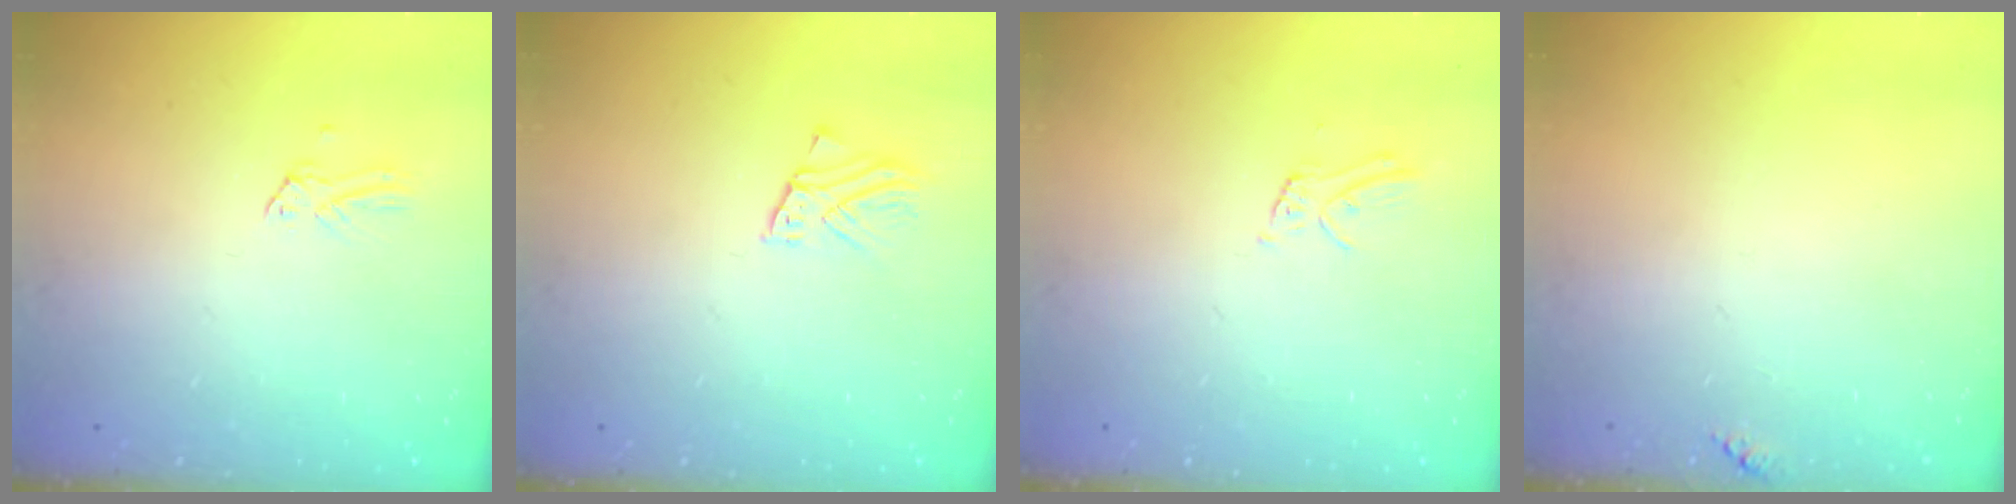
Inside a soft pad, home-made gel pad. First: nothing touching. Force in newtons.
{"total": 2.2, "press": 2.2, "slide": 0.2}
{"total": 4.1, "press": 4.1, "slide": 0.1}
{"total": 4.9, "press": 4.8, "slide": 0.5}